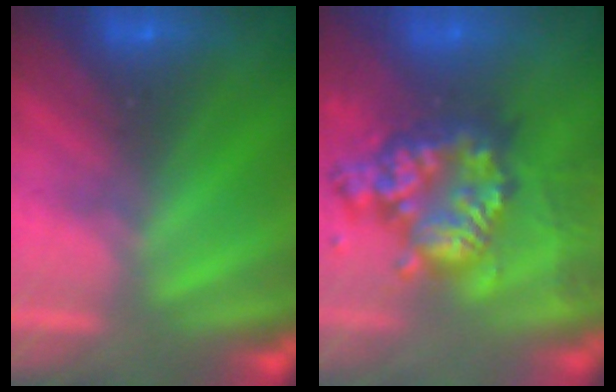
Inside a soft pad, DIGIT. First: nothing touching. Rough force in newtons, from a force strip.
{"total": 7.3}